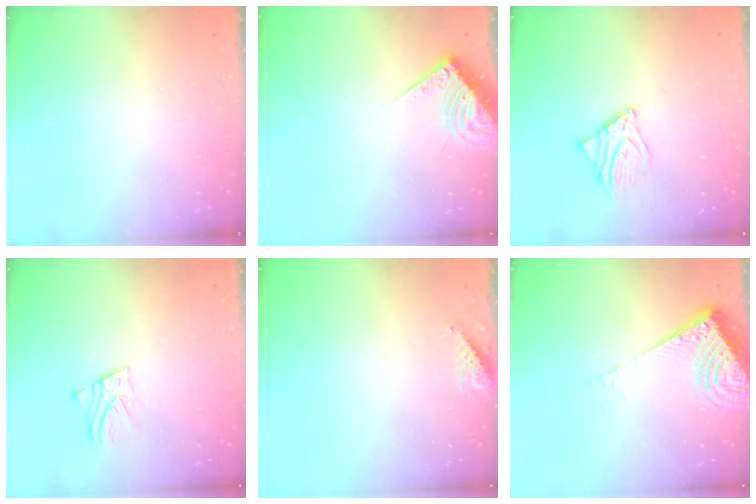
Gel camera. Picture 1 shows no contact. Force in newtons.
{"total": 7.6, "press": 7.5, "slide": 1.1}
{"total": 5.6, "press": 5.6, "slide": 0.5}
{"total": 2.7, "press": 2.7, "slide": 0.2}
{"total": 5.3, "press": 5.3, "slide": 0.5}
{"total": 10.7, "press": 10.6, "slide": 1.2}